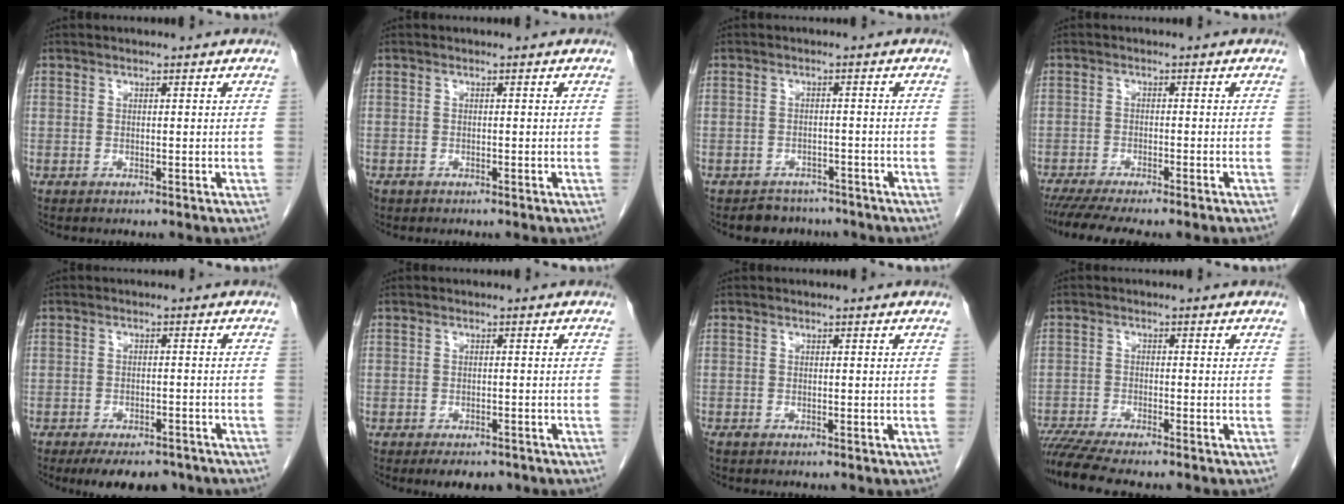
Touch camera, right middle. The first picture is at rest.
{"total": 0.6, "force": [-0.4, 0.4, 0.0], "torque": [-0.007, 0.002, -0.007]}
{"total": 4.2, "force": [-3.6, 2.1, -0.3], "torque": [0.006, 0.009, -0.051]}
{"total": 9.4, "force": [-7.8, 0.7, 5.2], "torque": [-0.070, -0.013, -0.117]}
{"total": 8.8, "force": [-7.0, 3.7, 3.9], "torque": [-0.043, -0.002, -0.096]}
{"total": 4.4, "force": [-3.3, 2.1, 1.9], "torque": [-0.020, -0.002, -0.043]}
{"total": 0.5, "force": [-0.4, 0.2, 0.2], "torque": [-0.010, -0.002, -0.009]}
{"total": 8.3, "force": [-7.2, 0.2, 4.1], "torque": [-0.066, -0.015, -0.119]}